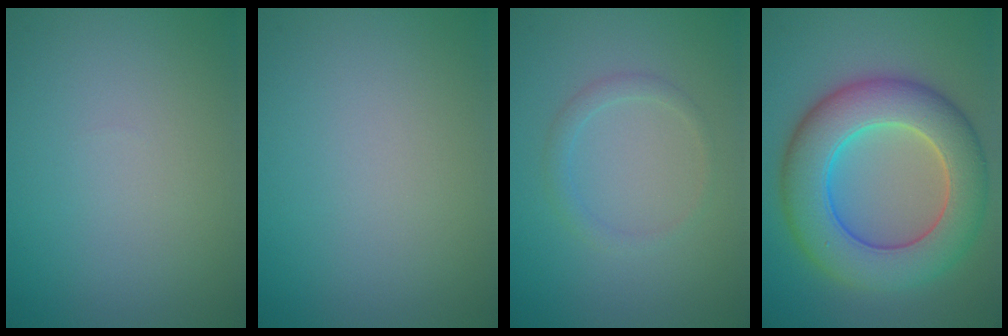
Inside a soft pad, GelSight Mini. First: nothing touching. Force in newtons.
{"total": 0.0}
{"total": 1.3, "press": 1.3, "slide": 0.1}
{"total": 9.8, "press": 9.8, "slide": 0.6}